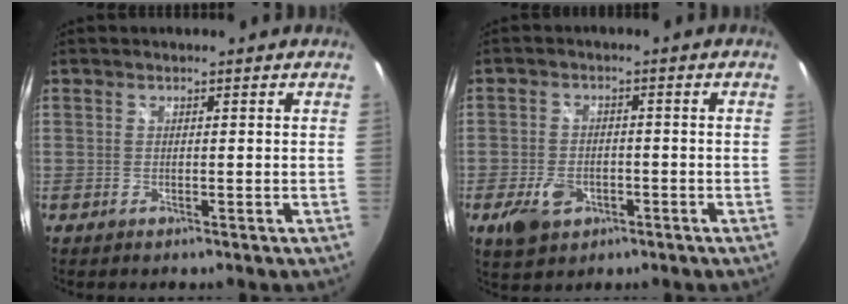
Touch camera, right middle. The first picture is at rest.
{"total": 7.8, "force": [-4.1, 4.8, 4.6], "torque": [-0.117, -0.007, -0.071]}